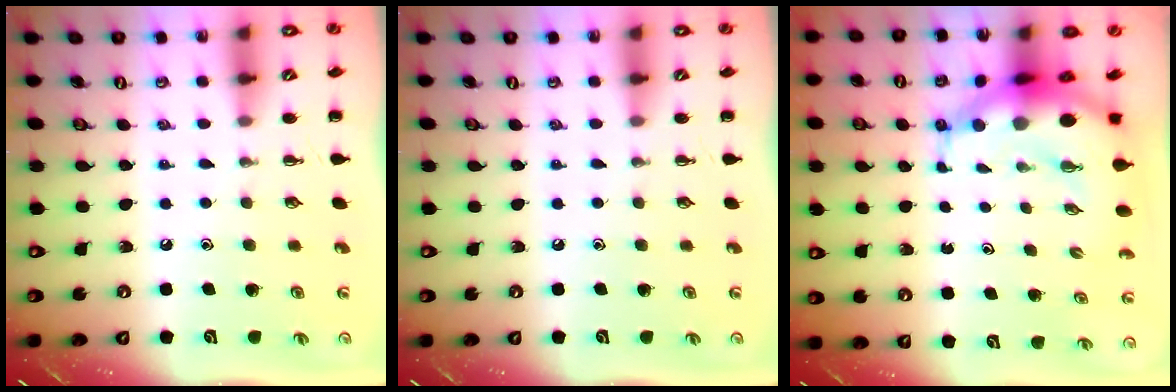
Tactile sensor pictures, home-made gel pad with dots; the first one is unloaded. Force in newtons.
{"total": 0.0}
{"total": 8.6, "press": 8.2, "slide": 2.3}